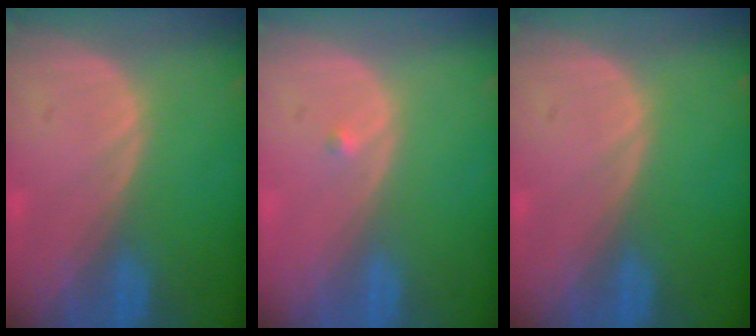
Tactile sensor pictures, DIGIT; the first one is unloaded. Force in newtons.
{"total": 0.5, "press": 0.4, "slide": 0.3}
{"total": 0.0}